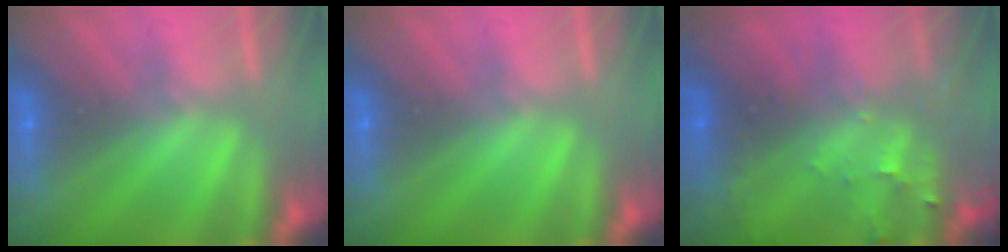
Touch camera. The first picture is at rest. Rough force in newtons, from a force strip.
{"total": 0.0}
{"total": 7.7}